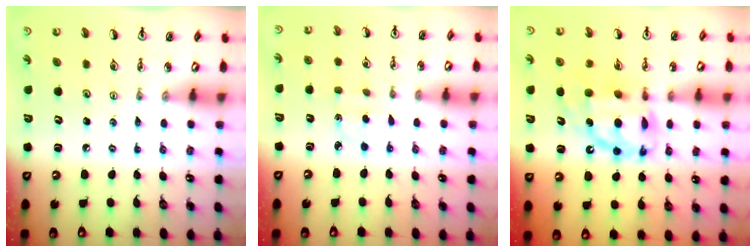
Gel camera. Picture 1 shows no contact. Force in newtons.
{"total": 1.6, "press": 1.5, "slide": 0.5}
{"total": 12.9, "press": 12.8, "slide": 1.0}